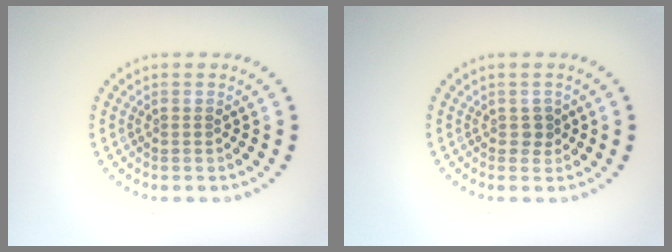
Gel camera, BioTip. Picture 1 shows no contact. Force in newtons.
{"total": 1.0, "press": 0.8, "slide": 0.5}